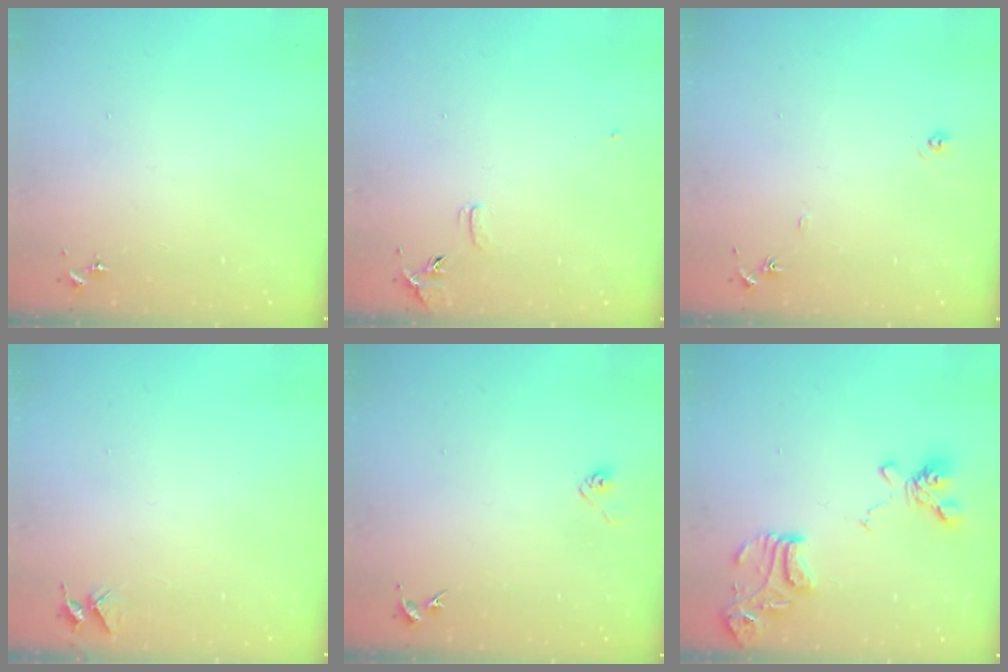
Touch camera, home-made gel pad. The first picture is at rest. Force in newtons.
{"total": 6.9, "press": 6.9, "slide": 0.6}
{"total": 5.8, "press": 5.8, "slide": 0.6}
{"total": 4.0, "press": 4.0, "slide": 0.3}
{"total": 2.9, "press": 2.8, "slide": 0.8}
{"total": 15.9, "press": 15.8, "slide": 1.7}